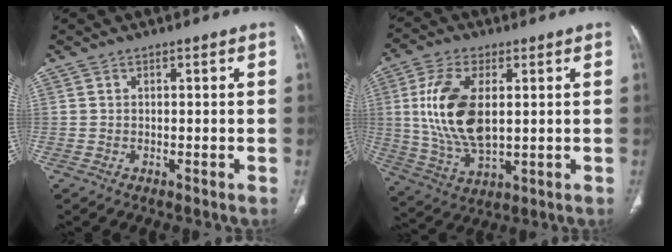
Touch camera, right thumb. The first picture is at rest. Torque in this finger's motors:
{"motor_torque": [2.00, 2.24, 1.62, 0.10, 0.21]}